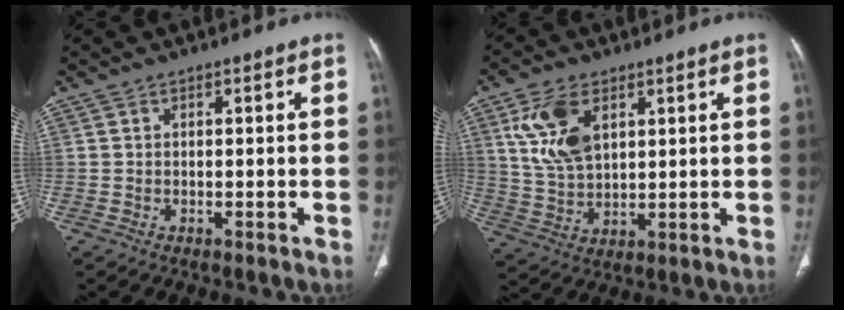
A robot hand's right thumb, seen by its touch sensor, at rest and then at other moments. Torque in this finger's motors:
{"motor_torque": [0.88, 2.22, 1.13, 0.64, 0.14]}